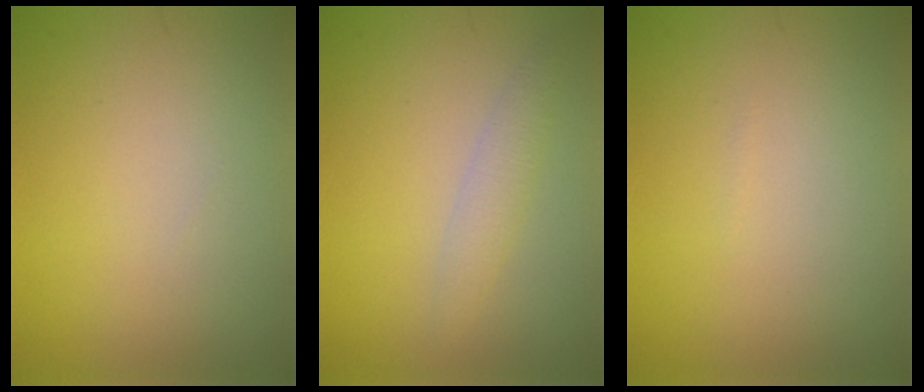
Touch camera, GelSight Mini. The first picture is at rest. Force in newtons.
{"total": 1.8, "press": 1.8, "slide": 0.0}
{"total": 0.0}